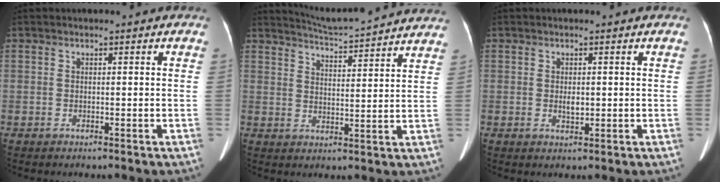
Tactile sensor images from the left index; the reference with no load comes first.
{"total": 14.9, "force": [14.4, -0.5, 4.0], "torque": [-0.074, -0.016, 0.187]}
{"total": 1.4, "force": [0.1, 0.8, 1.2], "torque": [-0.019, -0.004, 0.002]}